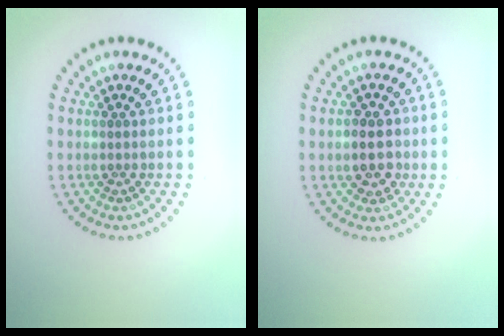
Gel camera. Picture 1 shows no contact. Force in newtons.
{"total": 3.2, "press": 3.1, "slide": 0.6}